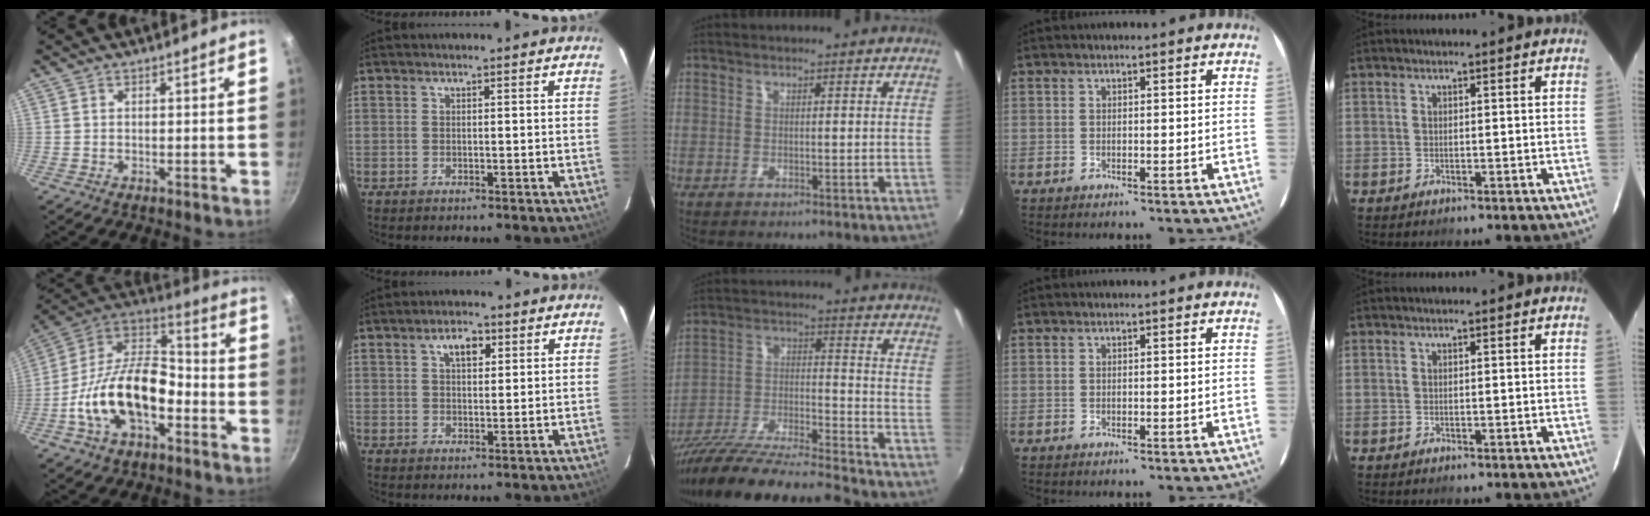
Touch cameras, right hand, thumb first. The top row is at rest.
{"thumb": {"total": 20.3, "force": [-6.5, 11.6, 15.4], "torque": [-0.252, 0.061, -0.134]}, "index": {"total": 4.1, "force": [1.8, 2.2, 2.9], "torque": [-0.047, 0.012, 0.031]}, "middle": {"total": 20.4, "force": [-17.3, 1.4, 10.8], "torque": [-0.188, -0.037, -0.289]}}